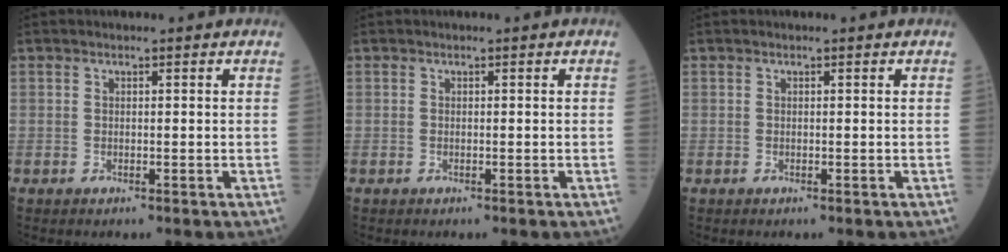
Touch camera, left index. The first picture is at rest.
{"total": 0.0}
{"total": 0.0}